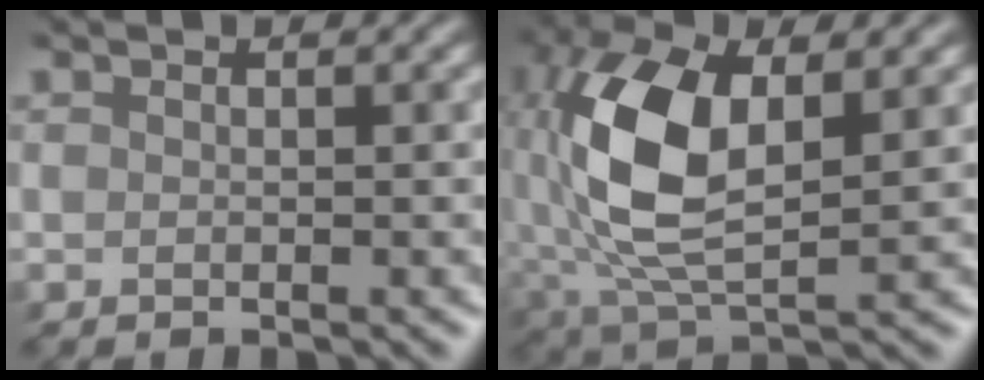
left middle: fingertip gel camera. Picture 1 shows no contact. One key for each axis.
{"total": 9.9, "fx": 0.9, "fy": 5.0, "fz": 8.5, "tx": -0.205, "ty": 0.005, "tz": 0.013}